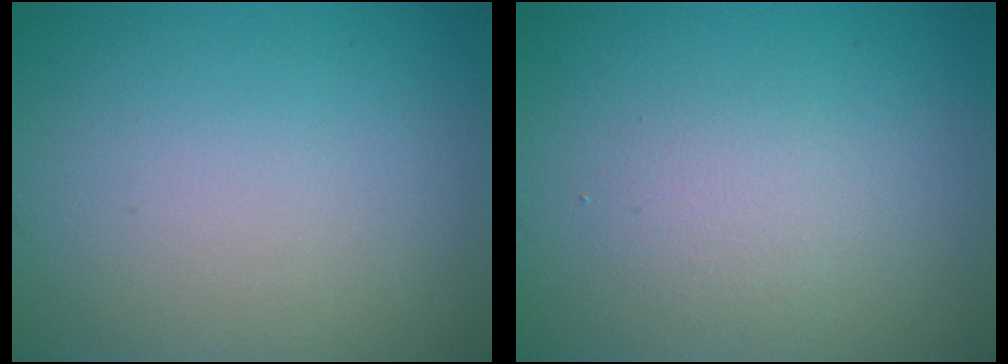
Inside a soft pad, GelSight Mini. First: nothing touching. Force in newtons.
{"total": 1.7, "press": 1.7, "slide": 0.1}